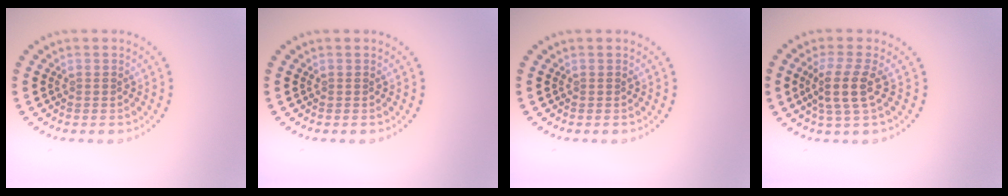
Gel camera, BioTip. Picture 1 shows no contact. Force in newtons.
{"total": 0.0}
{"total": 0.0}
{"total": 3.2, "press": 2.5, "slide": 1.9}